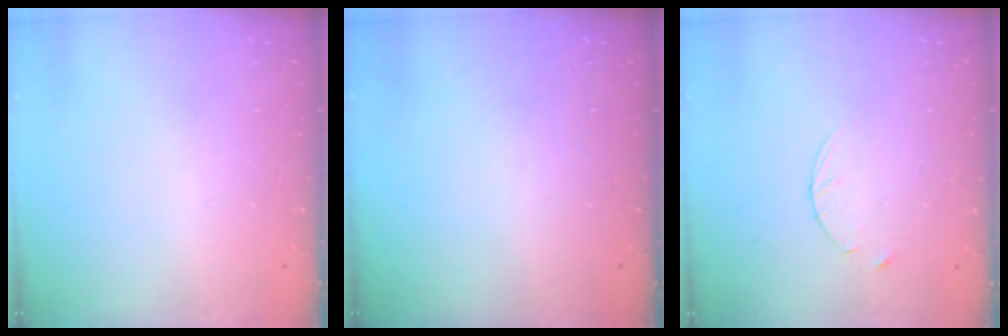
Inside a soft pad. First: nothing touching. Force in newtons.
{"total": 0.0}
{"total": 3.6, "press": 3.5, "slide": 0.4}